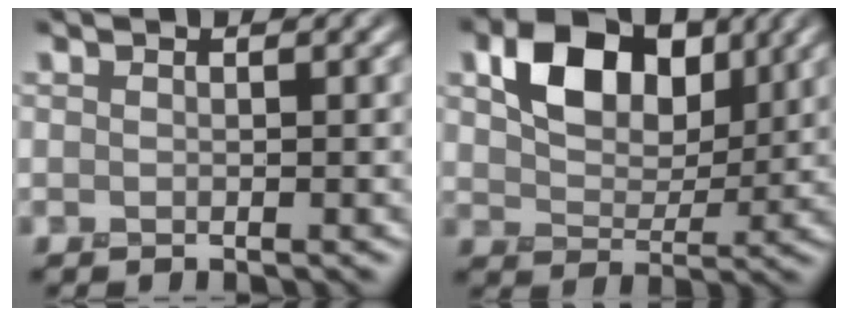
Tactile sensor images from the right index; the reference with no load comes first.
{"total": 6.4, "force": [2.4, 4.2, 4.2], "torque": [-0.081, -0.008, 0.037]}